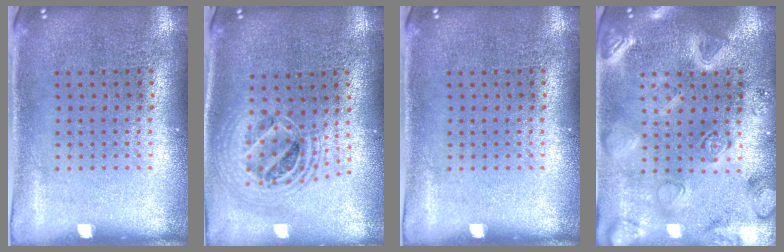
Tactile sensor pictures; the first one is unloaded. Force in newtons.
{"total": 2.1, "press": 1.7, "slide": 1.2}
{"total": 0.0}
{"total": 3.0, "press": 2.9, "slide": 0.8}